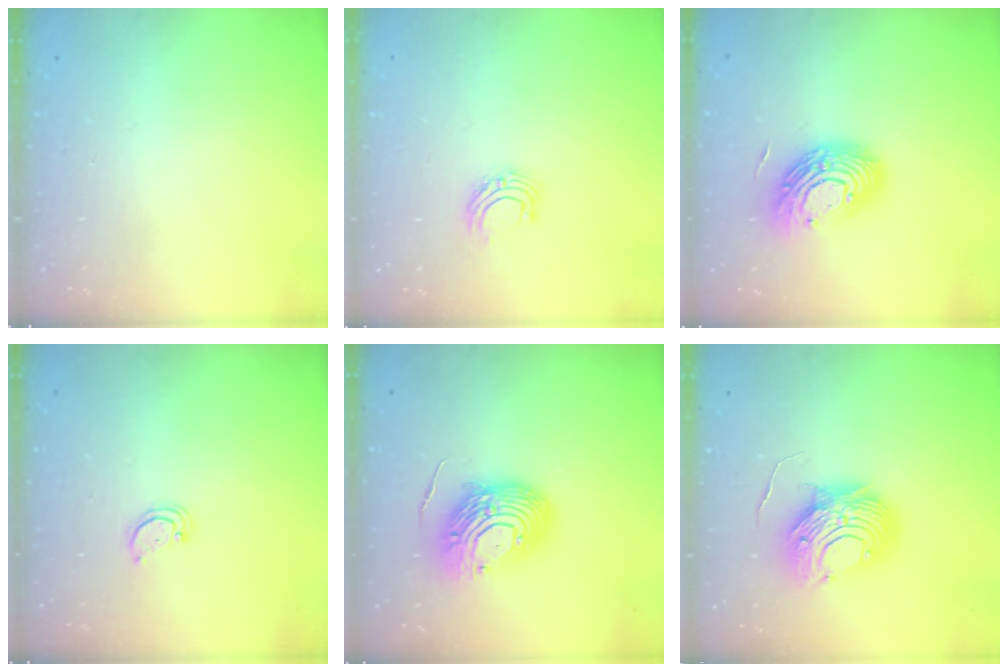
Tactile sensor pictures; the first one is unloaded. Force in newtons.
{"total": 5.9, "press": 5.9, "slide": 0.5}
{"total": 14.5, "press": 14.5, "slide": 1.0}
{"total": 1.8, "press": 1.8, "slide": 0.2}
{"total": 14.3, "press": 14.2, "slide": 1.4}
{"total": 10.1, "press": 10.0, "slide": 1.0}